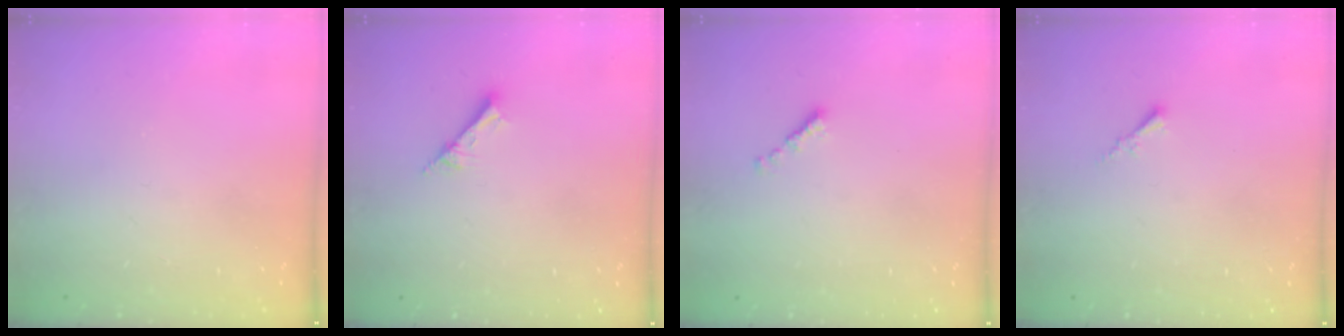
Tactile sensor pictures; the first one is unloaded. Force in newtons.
{"total": 3.1, "press": 3.1, "slide": 0.0}
{"total": 0.7, "press": 0.5, "slide": 0.4}
{"total": 0.5, "press": 0.4, "slide": 0.3}